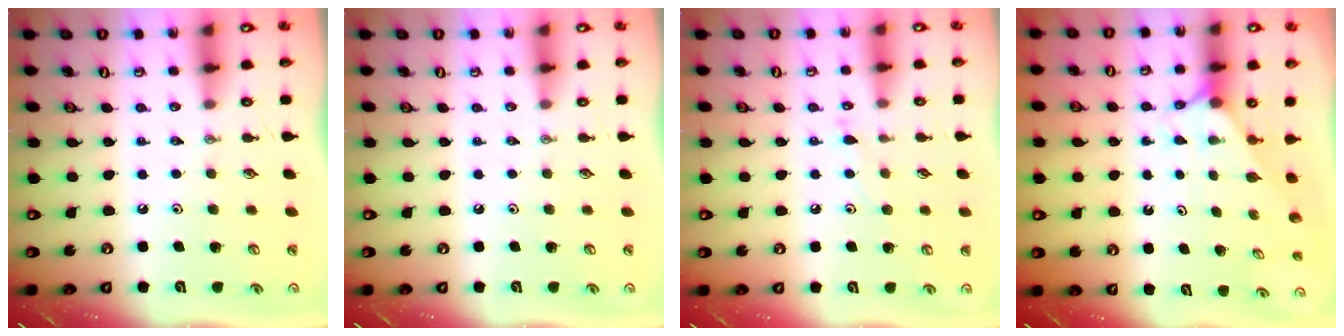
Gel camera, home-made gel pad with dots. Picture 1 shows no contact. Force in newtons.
{"total": 0.0}
{"total": 5.8, "press": 5.8, "slide": 0.6}
{"total": 3.0, "press": 3.0, "slide": 0.2}